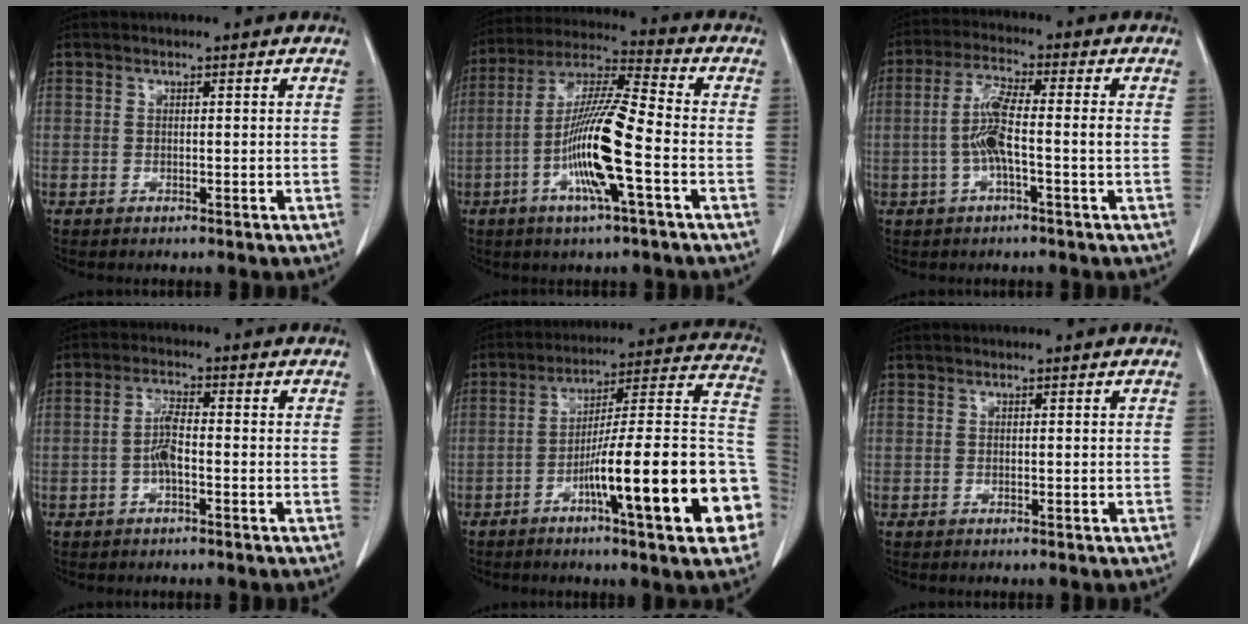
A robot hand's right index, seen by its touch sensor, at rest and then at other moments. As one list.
[{"total": 13.8, "force": [-4.0, 0.6, 13.1], "torque": [-0.260, -0.002, -0.084]}, {"total": 6.7, "force": [-1.1, 0.5, 6.6], "torque": [-0.136, 0.012, -0.025]}, {"total": 3.6, "force": [-1.0, 0.8, 3.4], "torque": [-0.071, 0.006, -0.021]}, {"total": 22.3, "force": [-7.7, 1.9, 20.8], "torque": [-0.229, 0.021, -0.114]}, {"total": 0.0}]